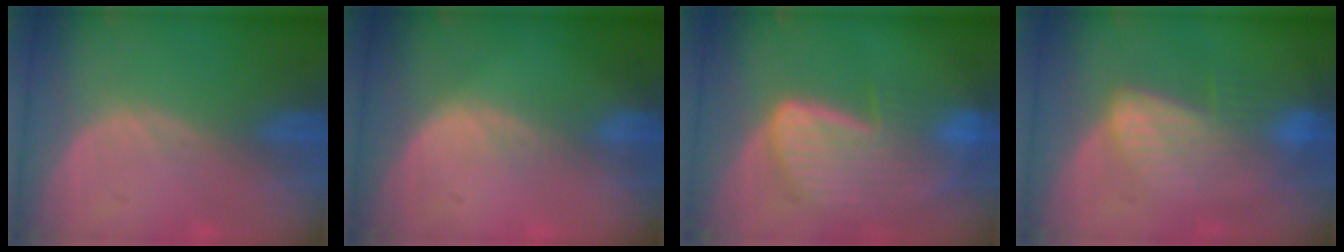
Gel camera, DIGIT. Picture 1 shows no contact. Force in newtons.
{"total": 1.3, "press": 1.3, "slide": 0.1}
{"total": 8.8, "press": 7.9, "slide": 4.0}
{"total": 7.0, "press": 6.1, "slide": 3.5}